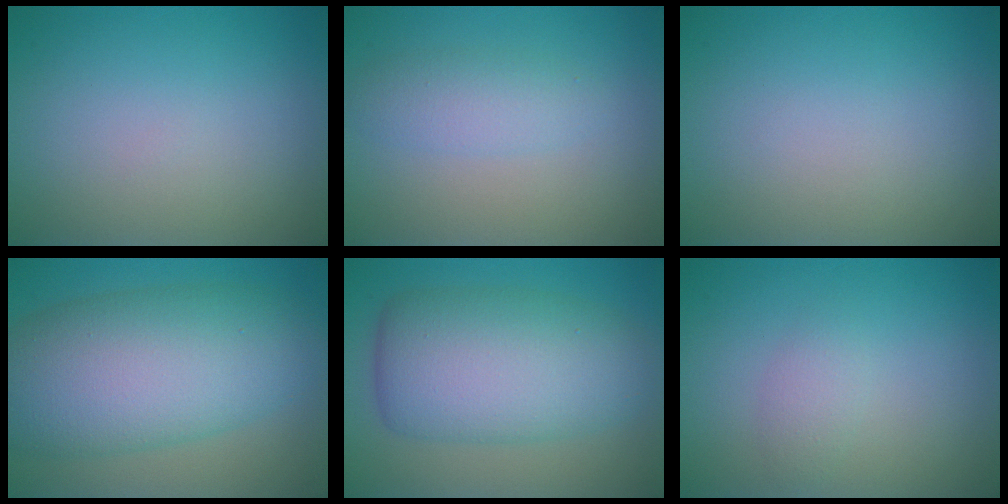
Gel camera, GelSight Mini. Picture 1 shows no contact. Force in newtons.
{"total": 2.4, "press": 2.4, "slide": 0.0}
{"total": 0.0}
{"total": 11.0, "press": 11.0, "slide": 0.0}
{"total": 9.2, "press": 9.2, "slide": 0.1}
{"total": 1.4, "press": 1.4, "slide": 0.1}